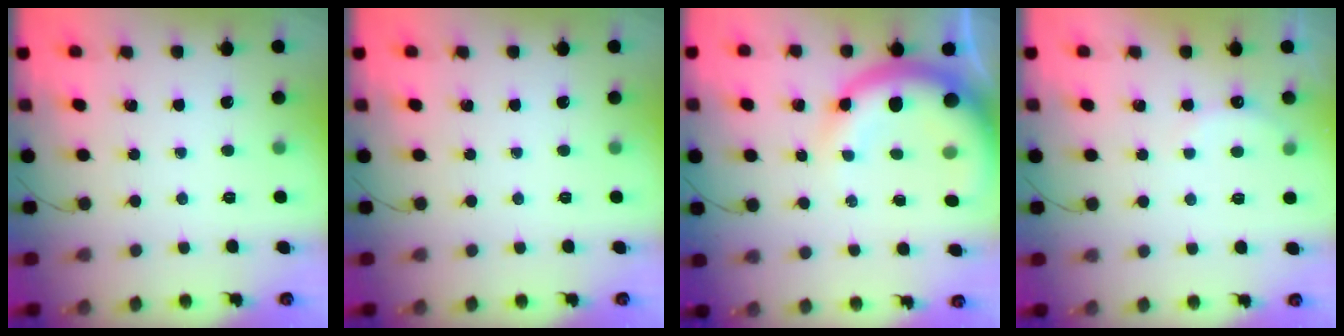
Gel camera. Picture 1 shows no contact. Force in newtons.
{"total": 0.0}
{"total": 12.5, "press": 12.2, "slide": 2.8}
{"total": 6.0, "press": 5.9, "slide": 1.1}